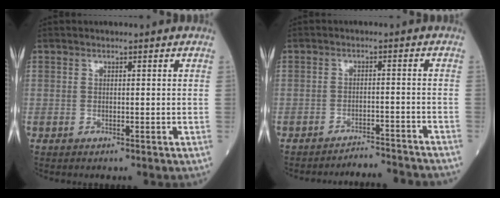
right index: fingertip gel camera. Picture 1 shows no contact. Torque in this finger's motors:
{"motor_torque": [0.07, -0.16, 0.01, 0.05]}